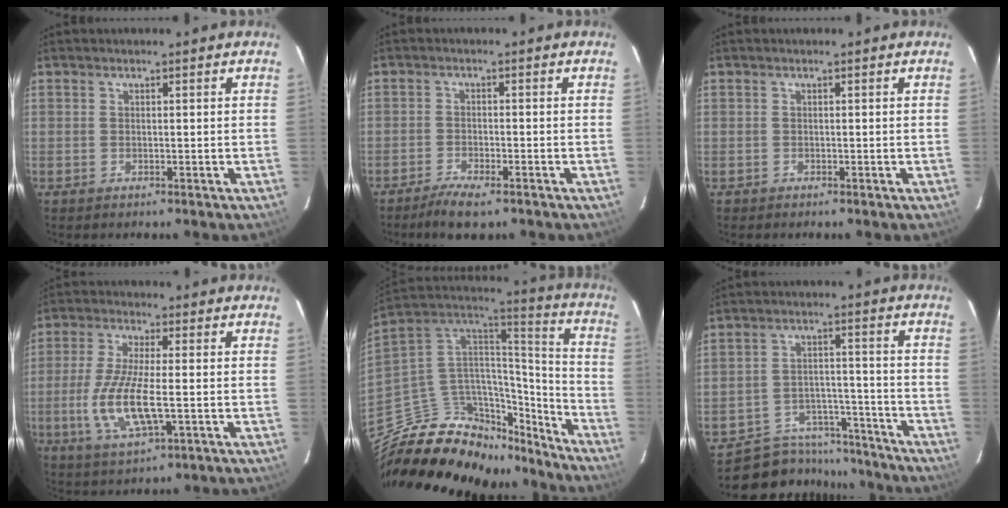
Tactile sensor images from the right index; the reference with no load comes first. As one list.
[{"total": 5.2, "force": [-4.0, 1.3, 3.1], "torque": [-0.078, -0.010, -0.074]}, {"total": 0.9, "force": [-0.4, 0.7, -0.2], "torque": [0.000, 0.003, -0.006]}, {"total": 11.6, "force": [-2.5, 3.2, 10.8], "torque": [-0.227, -0.015, -0.047]}, {"total": 28.7, "force": [-22.1, 13.9, 12.0], "torque": [-0.235, 0.056, -0.329]}, {"total": 12.9, "force": [-11.3, 6.2, 1.3], "torque": [-0.037, 0.043, -0.155]}]